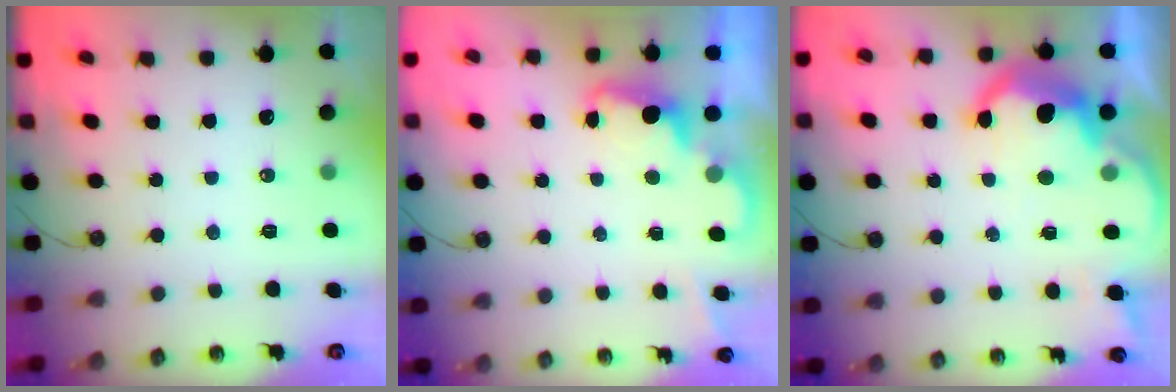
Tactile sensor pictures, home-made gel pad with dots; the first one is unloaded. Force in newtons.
{"total": 2.5, "press": 2.4, "slide": 0.5}
{"total": 12.7, "press": 12.7, "slide": 0.9}